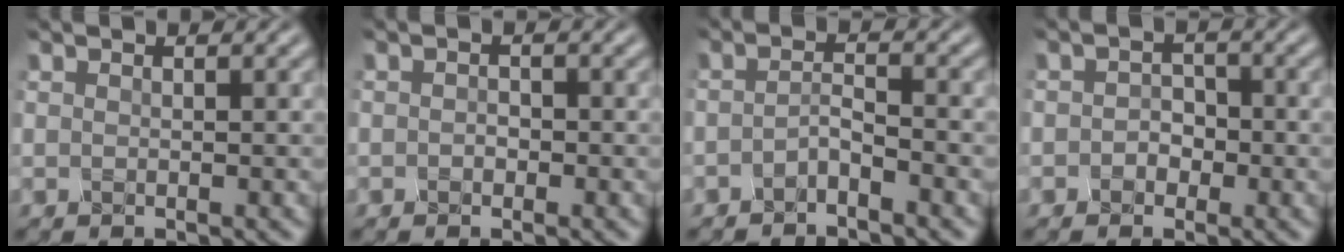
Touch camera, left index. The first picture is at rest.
{"total": 1.0, "force": [-0.7, 0.7, 0.4], "torque": [-0.005, 0.002, -0.017]}
{"total": 2.0, "force": [-1.9, 0.2, 0.7], "torque": [-0.016, 0.005, -0.040]}
{"total": 2.2, "force": [-1.1, 1.6, 0.9], "torque": [-0.013, 0.002, -0.028]}